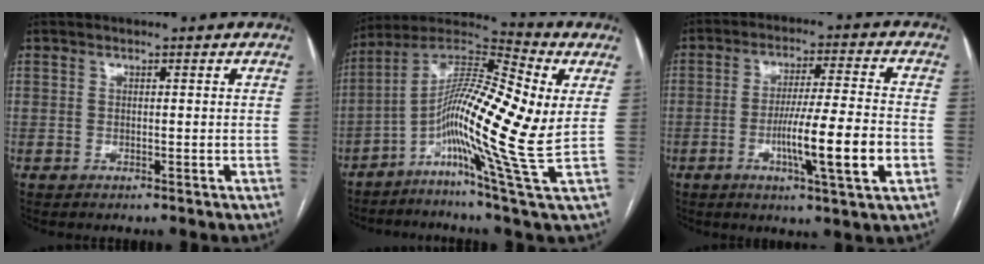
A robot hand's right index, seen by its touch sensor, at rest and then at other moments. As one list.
[{"total": 17.7, "force": [-0.9, 0.5, 17.7], "torque": [-0.335, 0.014, -0.037]}, {"total": 11.9, "force": [-3.3, -0.2, 11.5], "torque": [-0.198, -0.007, -0.057]}]